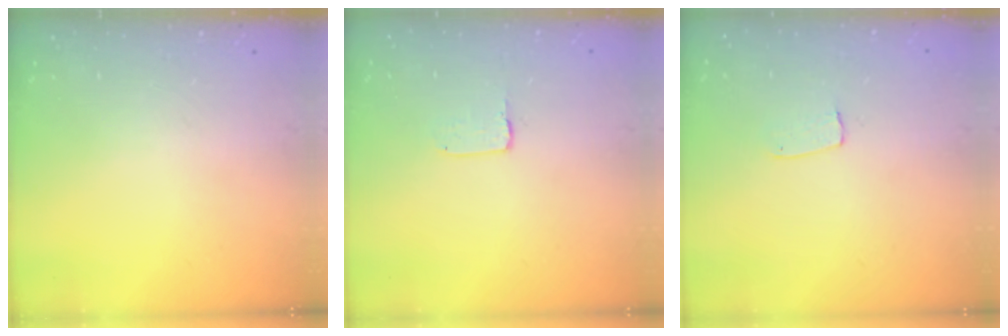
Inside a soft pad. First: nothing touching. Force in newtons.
{"total": 2.0, "press": 2.0, "slide": 0.1}
{"total": 3.7, "press": 3.7, "slide": 0.2}